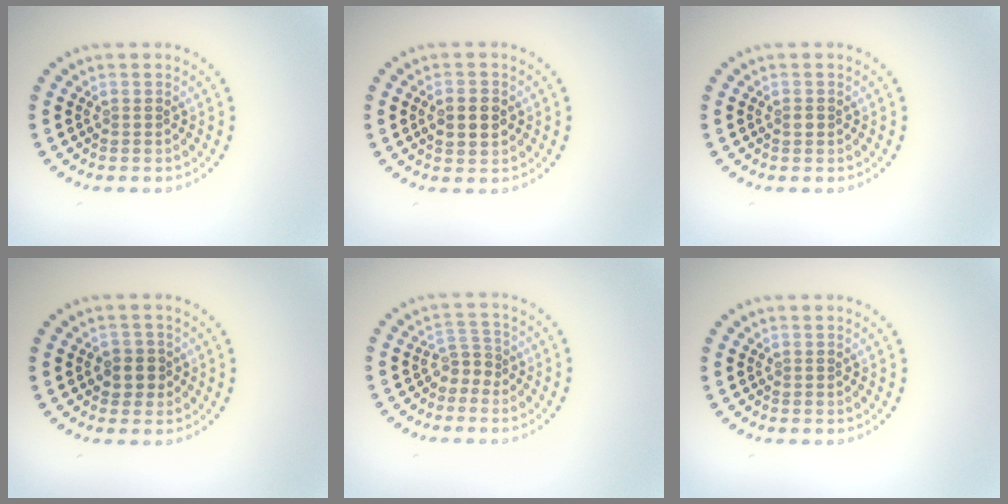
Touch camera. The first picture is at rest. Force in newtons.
{"total": 3.2, "press": 3.2, "slide": 0.0}
{"total": 0.8, "press": 0.7, "slide": 0.3}
{"total": 2.0, "press": 1.9, "slide": 0.8}
{"total": 1.9, "press": 1.2, "slide": 1.4}
{"total": 0.0}